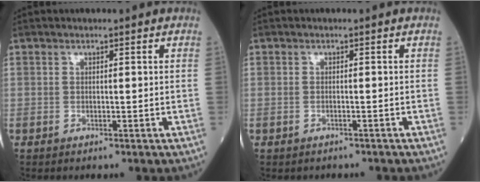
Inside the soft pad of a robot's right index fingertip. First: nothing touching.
{"total": 1.6, "force": [-1.3, 0.9, 0.0], "torque": [-0.002, 0.001, -0.020]}